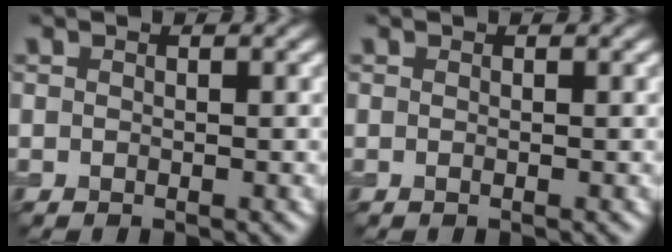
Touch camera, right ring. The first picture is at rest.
{"total": 0.0}